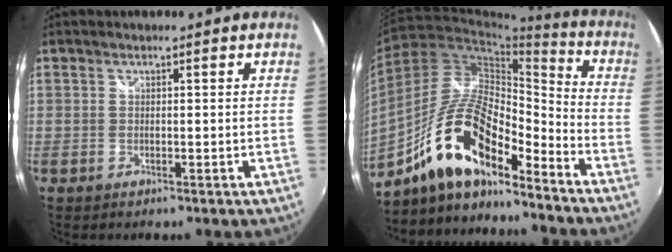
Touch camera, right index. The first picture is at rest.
{"total": 16.2, "force": [-11.2, 5.1, 10.6], "torque": [-0.210, 0.008, -0.212]}